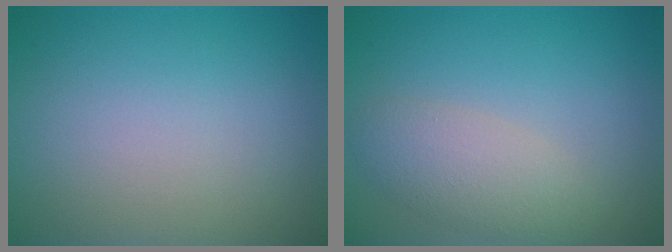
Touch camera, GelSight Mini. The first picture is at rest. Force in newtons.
{"total": 3.2, "press": 3.1, "slide": 0.3}